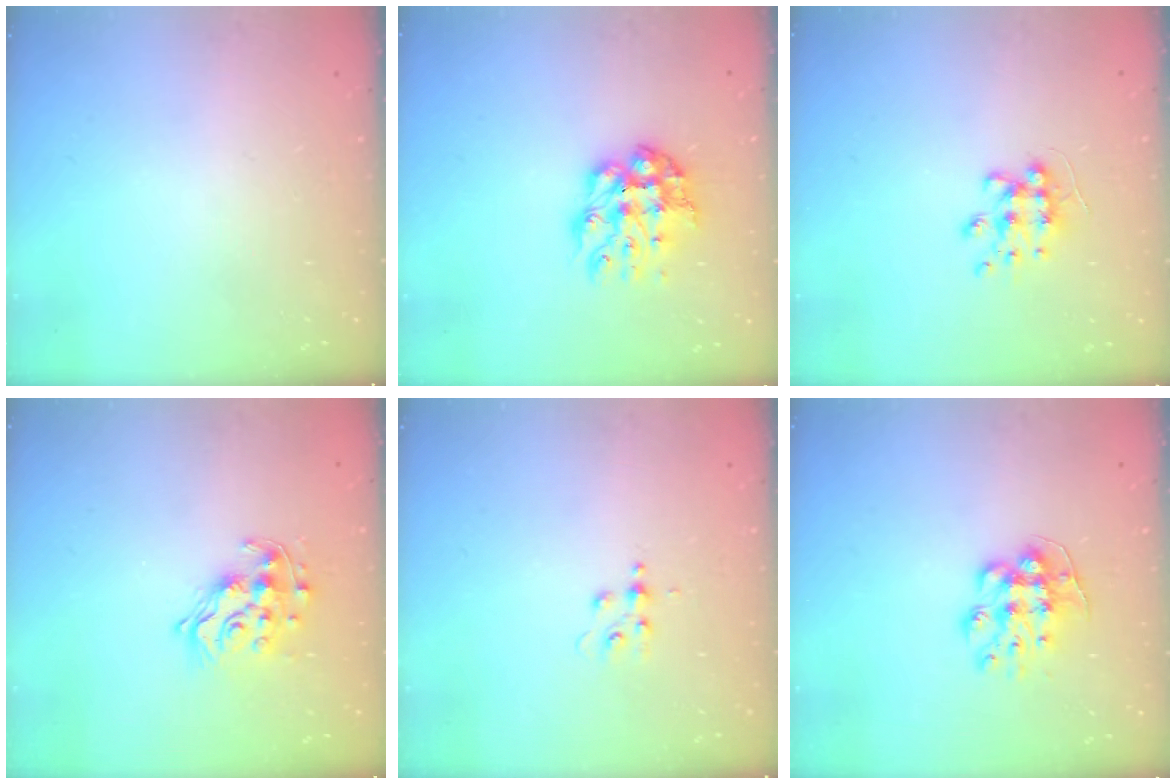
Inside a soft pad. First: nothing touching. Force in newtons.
{"total": 10.5, "press": 10.5, "slide": 0.8}
{"total": 8.4, "press": 8.3, "slide": 0.6}
{"total": 13.0, "press": 12.9, "slide": 1.2}
{"total": 4.0, "press": 4.0, "slide": 0.6}
{"total": 9.8, "press": 9.7, "slide": 0.5}